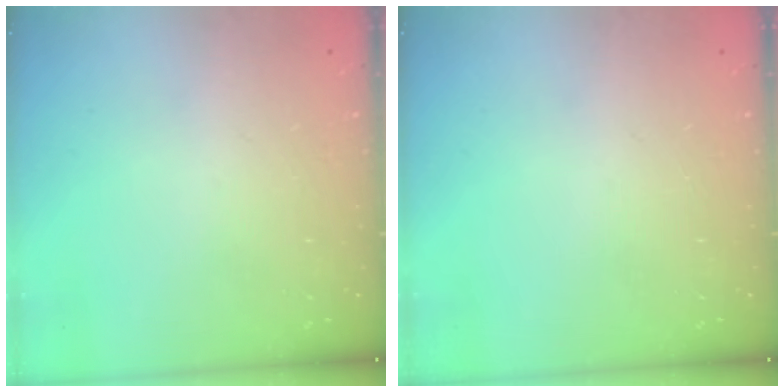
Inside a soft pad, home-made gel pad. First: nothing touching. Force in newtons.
{"total": 0.0}